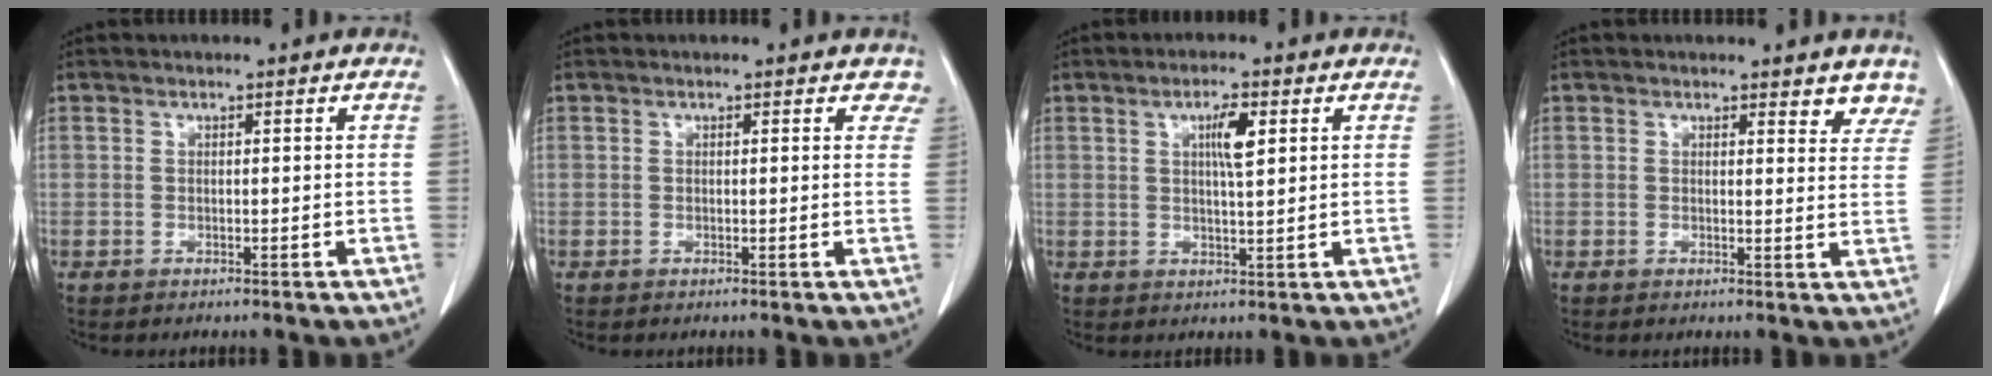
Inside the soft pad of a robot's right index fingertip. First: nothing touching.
{"total": 2.3, "force": [1.9, 1.1, 0.5], "torque": [0.012, -0.003, -0.001]}
{"total": 4.2, "force": [1.5, 0.6, 3.9], "torque": [-0.068, -0.001, 0.024]}
{"total": 5.2, "force": [4.7, 1.6, 1.7], "torque": [0.001, -0.017, 0.036]}